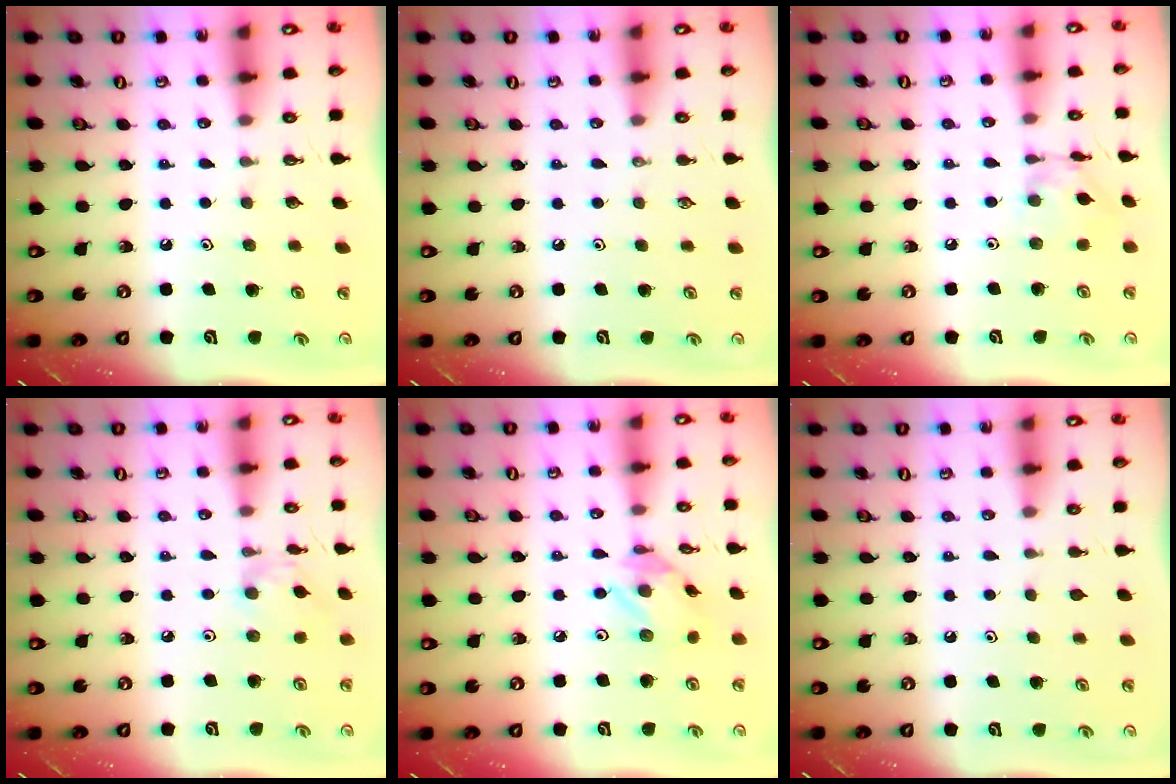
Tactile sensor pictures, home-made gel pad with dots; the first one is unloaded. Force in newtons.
{"total": 0.0}
{"total": 5.3, "press": 5.3, "slide": 0.2}
{"total": 2.7, "press": 2.7, "slide": 0.3}
{"total": 6.7, "press": 6.6, "slide": 0.5}
{"total": 0.8, "press": 0.7, "slide": 0.3}